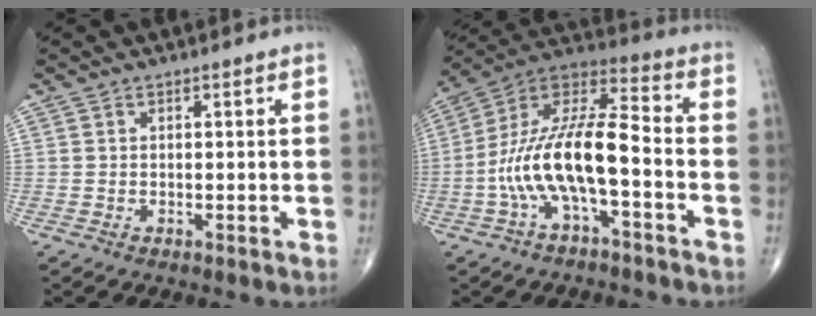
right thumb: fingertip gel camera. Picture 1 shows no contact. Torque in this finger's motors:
{"motor_torque": [1.07, 0.96, 1.78, -0.39, 0.52]}